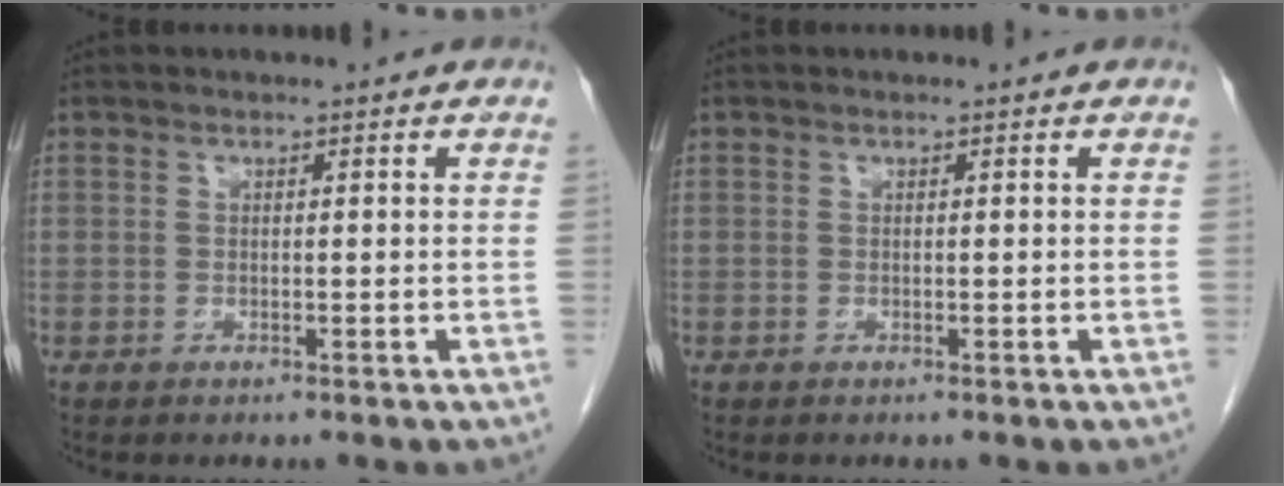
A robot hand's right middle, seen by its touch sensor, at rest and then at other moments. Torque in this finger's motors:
{"motor_torque": [0.00, 0.00, 0.00, -0.01]}